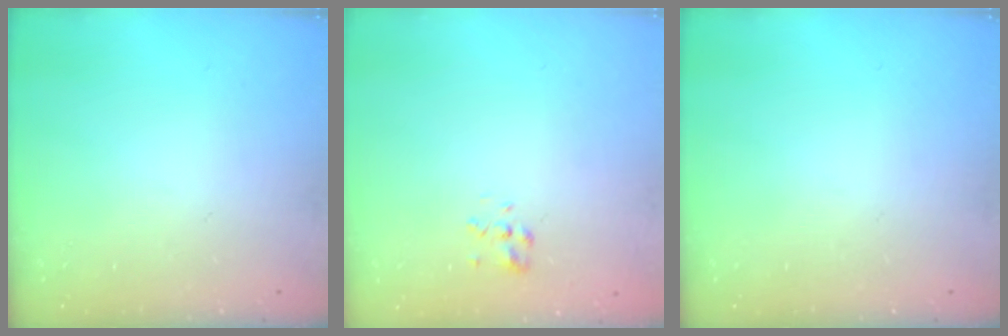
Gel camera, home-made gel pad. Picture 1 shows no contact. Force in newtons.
{"total": 1.4, "press": 1.2, "slide": 0.7}
{"total": 0.0}